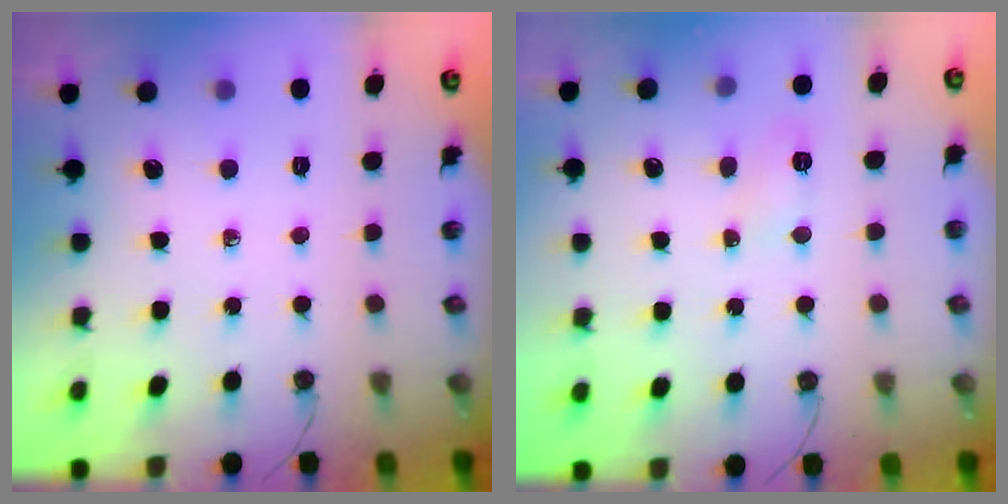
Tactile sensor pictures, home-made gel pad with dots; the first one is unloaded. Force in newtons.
{"total": 4.0, "press": 3.9, "slide": 0.5}